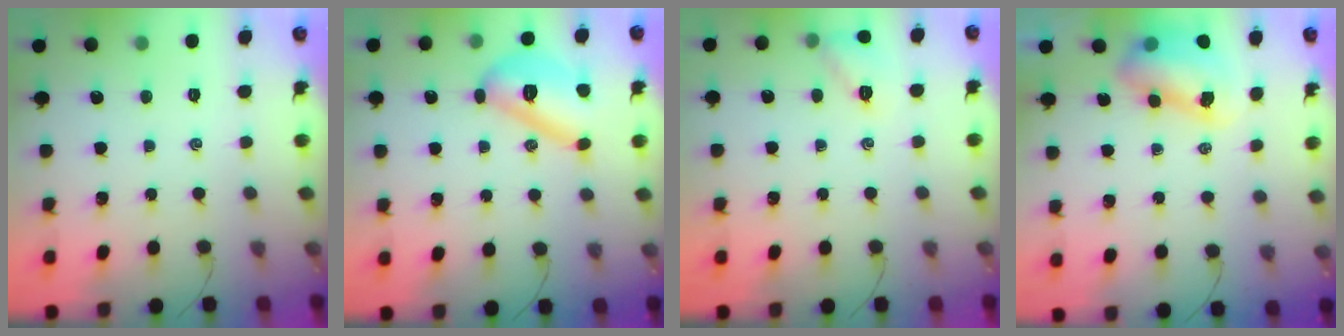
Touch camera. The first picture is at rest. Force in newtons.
{"total": 12.0, "press": 11.9, "slide": 0.8}
{"total": 8.4, "press": 8.3, "slide": 1.5}
{"total": 8.8, "press": 8.5, "slide": 2.2}